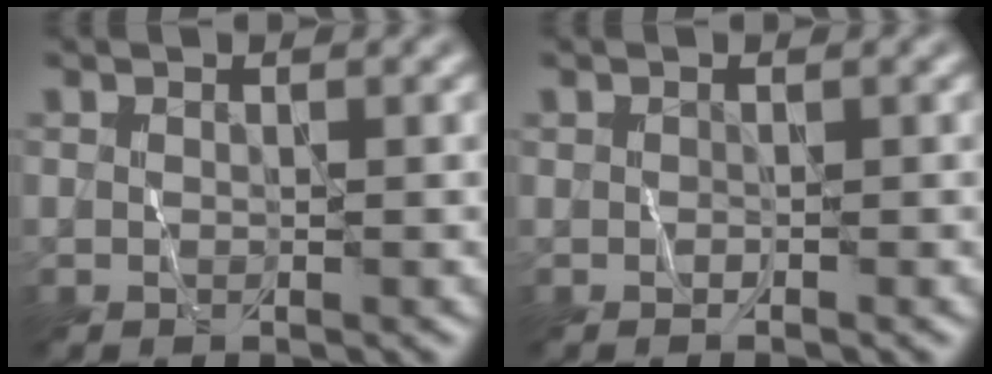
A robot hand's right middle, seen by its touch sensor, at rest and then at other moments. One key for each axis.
{"total": 0.0}